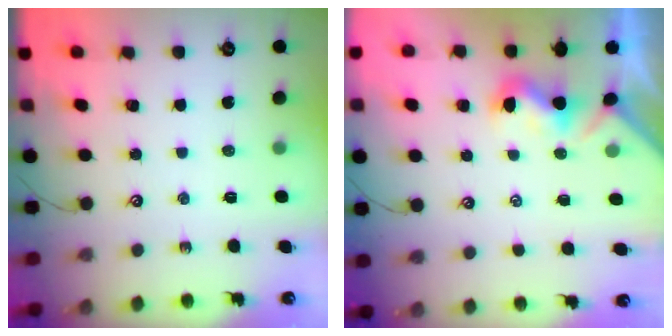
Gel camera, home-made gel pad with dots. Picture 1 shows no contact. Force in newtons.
{"total": 1.1, "press": 1.0, "slide": 0.5}